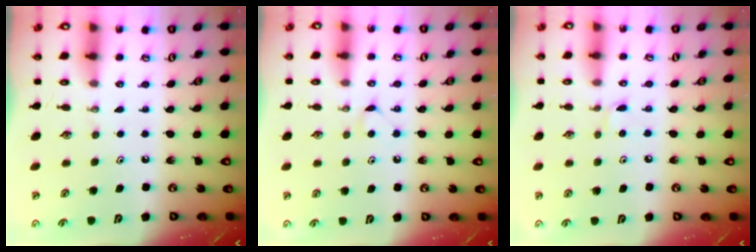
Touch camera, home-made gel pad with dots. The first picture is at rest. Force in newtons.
{"total": 3.2, "press": 3.2, "slide": 0.5}
{"total": 4.1, "press": 4.1, "slide": 0.4}